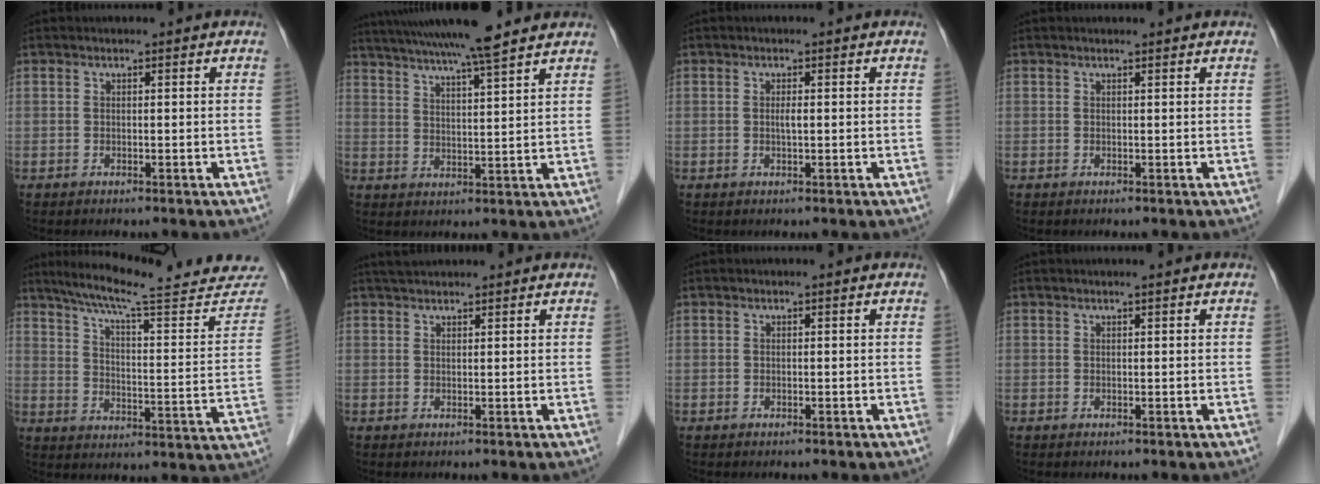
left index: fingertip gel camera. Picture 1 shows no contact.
{"total": 14.4, "force": [12.5, -0.3, 7.2], "torque": [-0.130, 0.024, 0.186]}
{"total": 1.0, "force": [-0.1, 0.1, 1.0], "torque": [-0.020, -0.003, -0.002]}
{"total": 1.3, "force": [1.2, 0.0, 0.4], "torque": [-0.010, 0.008, 0.015]}
{"total": 25.4, "force": [22.6, 2.1, 11.4], "torque": [-0.165, -0.048, 0.288]}
{"total": 3.2, "force": [2.9, 0.3, 1.1], "torque": [-0.018, 0.028, 0.052]}
{"total": 0.0}
{"total": 0.8, "force": [0.6, -0.1, 0.5], "torque": [-0.009, 0.003, 0.013]}